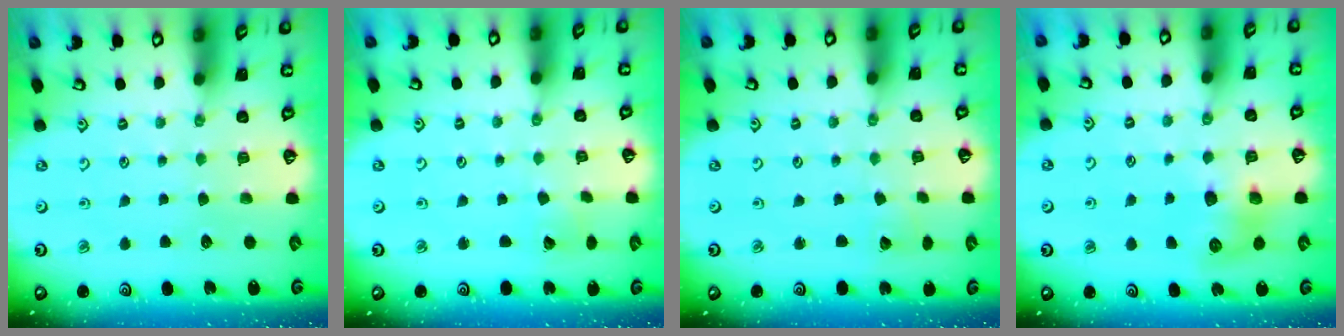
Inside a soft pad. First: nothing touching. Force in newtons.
{"total": 2.8, "press": 2.8, "slide": 0.4}
{"total": 2.6, "press": 2.6, "slide": 0.3}
{"total": 8.4, "press": 8.3, "slide": 1.2}